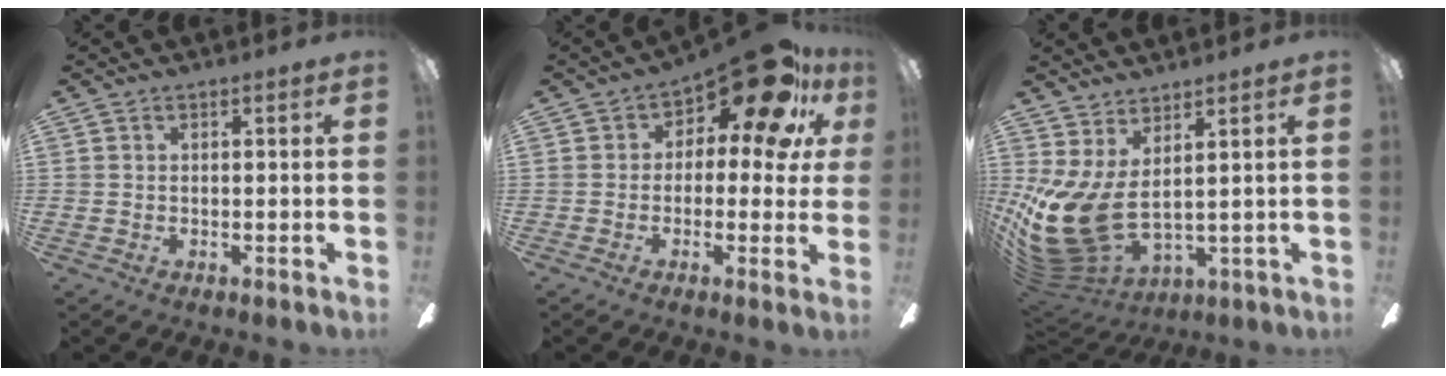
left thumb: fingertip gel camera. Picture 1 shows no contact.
{"total": 15.3, "force": [8.7, 6.7, 10.7], "torque": [-0.154, -0.059, 0.143]}
{"total": 13.2, "force": [0.3, 6.6, 11.4], "torque": [-0.264, -0.030, 0.016]}